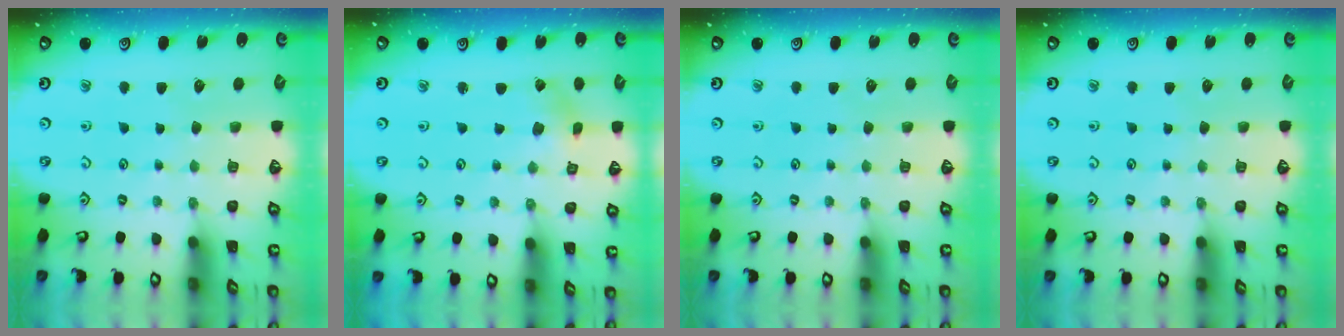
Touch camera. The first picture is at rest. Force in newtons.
{"total": 0.0}
{"total": 0.0}
{"total": 0.0}